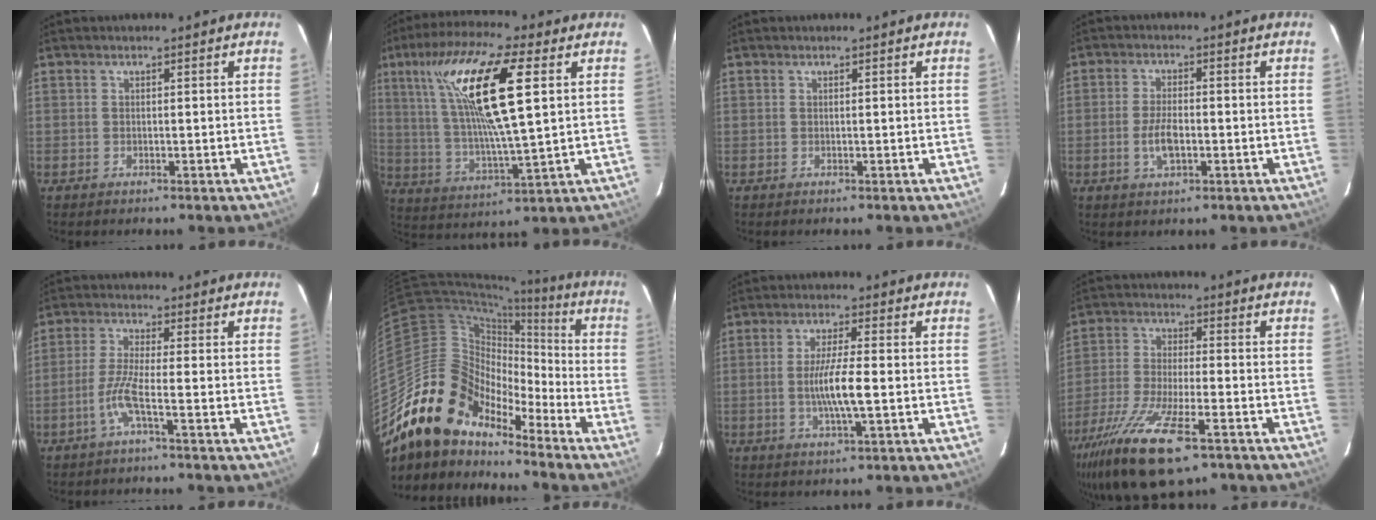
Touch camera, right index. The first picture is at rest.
{"total": 18.9, "force": [6.5, 3.8, 17.3], "torque": [-0.327, 0.011, 0.123]}
{"total": 0.0}
{"total": 5.2, "force": [-1.4, 2.2, 4.5], "torque": [-0.091, -0.002, -0.025]}
{"total": 4.9, "force": [-2.4, -0.5, 4.2], "torque": [-0.098, -0.002, -0.047]}
{"total": 17.1, "force": [-13.6, 8.6, 5.8], "torque": [-0.113, 0.026, -0.260]}
{"total": 7.1, "force": [-1.1, 0.5, 7.0], "torque": [-0.127, -0.008, -0.020]}
{"total": 18.1, "force": [-11.2, 5.4, 13.2], "torque": [-0.269, -0.057, -0.205]}